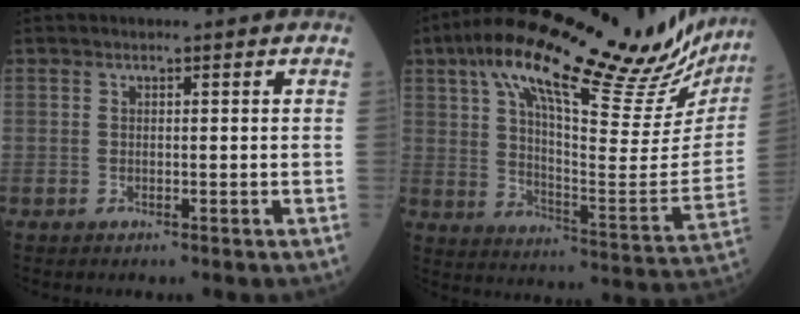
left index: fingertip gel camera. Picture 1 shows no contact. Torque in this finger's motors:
{"motor_torque": [1.06, -1.08, 0.82, 0.21]}